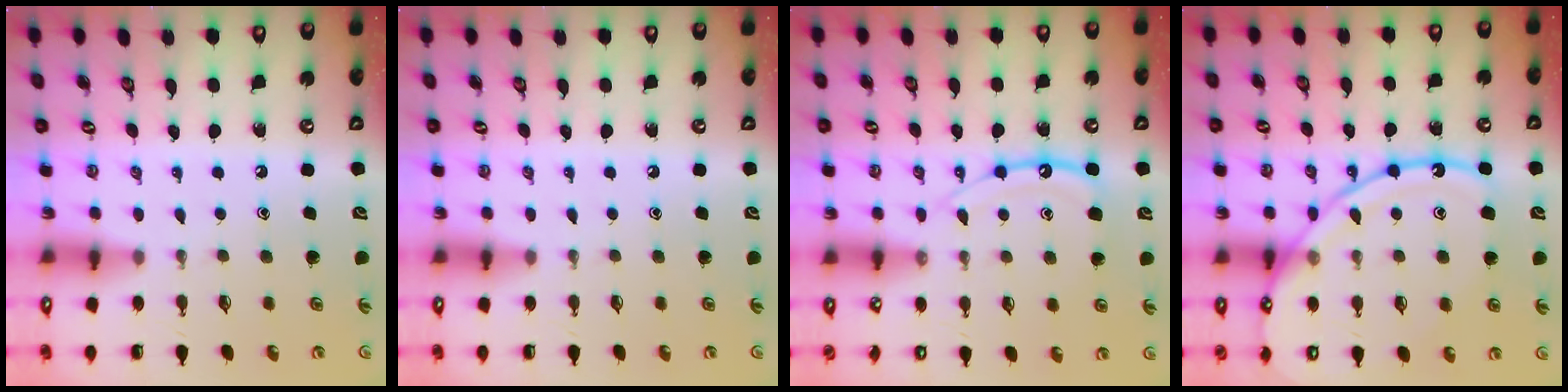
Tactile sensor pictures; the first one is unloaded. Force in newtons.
{"total": 0.0}
{"total": 12.4, "press": 12.3, "slide": 1.2}
{"total": 15.9, "press": 15.8, "slide": 1.5}